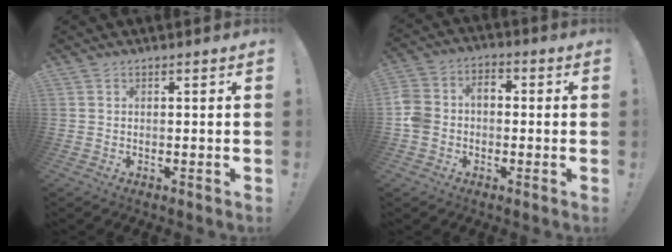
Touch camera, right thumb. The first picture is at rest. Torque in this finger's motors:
{"motor_torque": [1.51, 1.31, 0.76, -0.32, 0.02]}